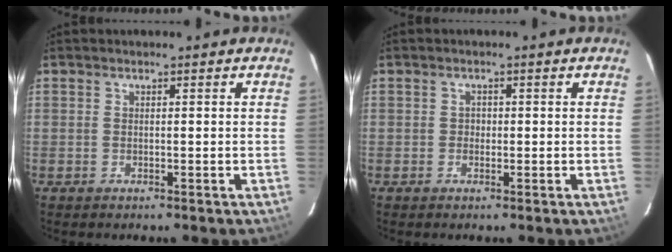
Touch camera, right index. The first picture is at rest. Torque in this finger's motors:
{"motor_torque": [0.20, 0.15, 0.06, 0.01]}